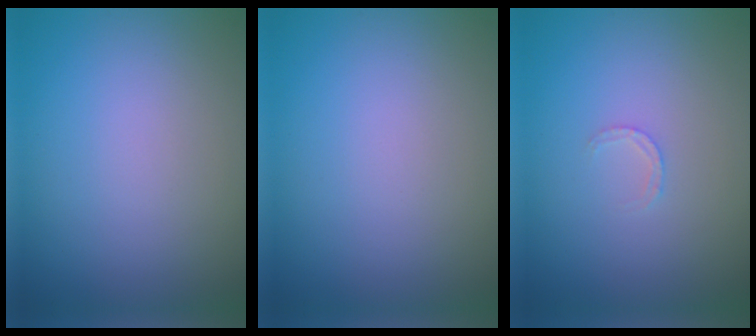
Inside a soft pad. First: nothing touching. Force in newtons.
{"total": 0.0}
{"total": 0.9, "press": 0.9, "slide": 0.2}